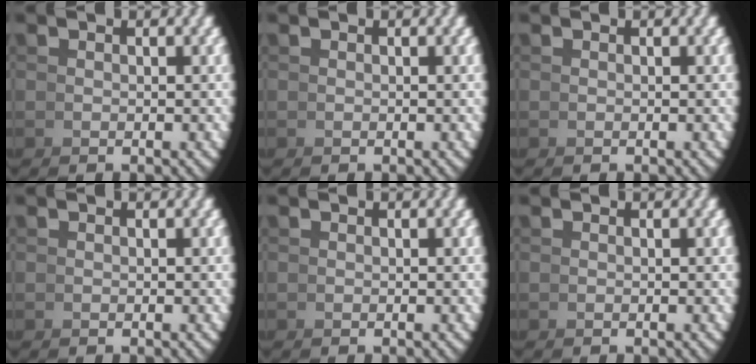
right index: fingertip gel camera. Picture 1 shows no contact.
{"total": 0.0}
{"total": 0.0}
{"total": 0.0}
{"total": 0.0}
{"total": 0.0}